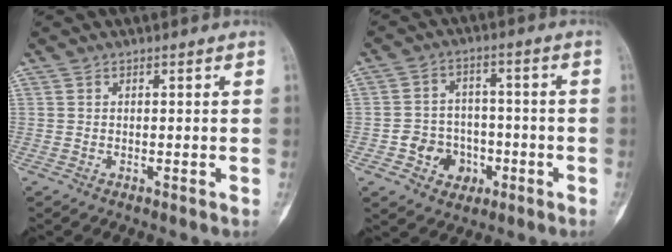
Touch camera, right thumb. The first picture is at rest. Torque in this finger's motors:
{"motor_torque": [0.58, 0.16, 0.24, -0.23, 0.12]}